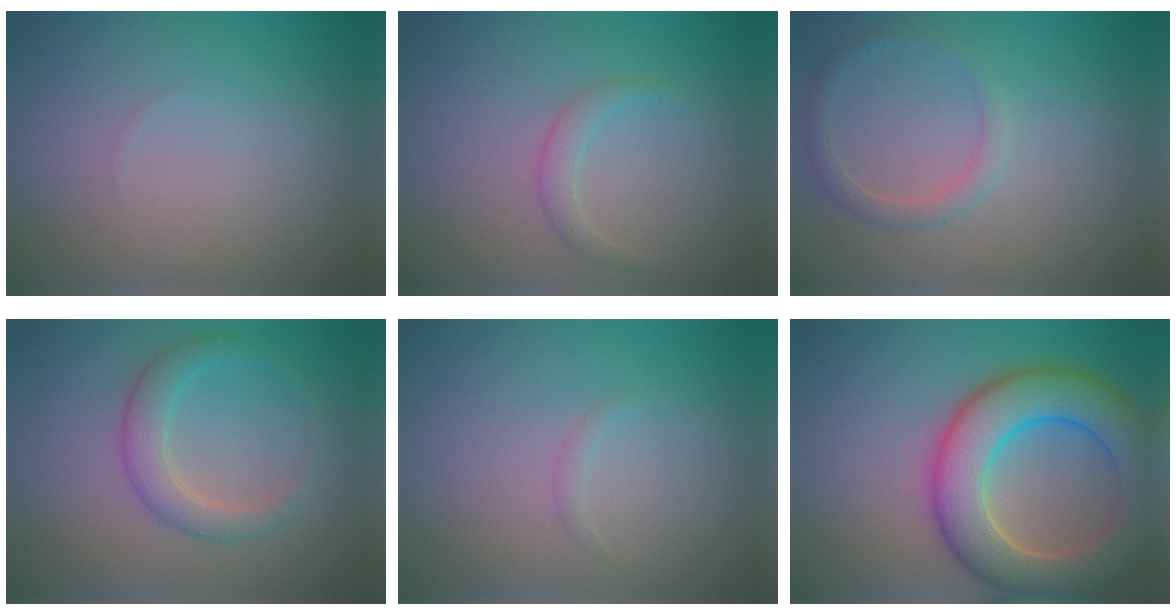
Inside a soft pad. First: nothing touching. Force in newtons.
{"total": 1.4, "press": 1.4, "slide": 0.1}
{"total": 1.7, "press": 1.7, "slide": 0.1}
{"total": 2.9, "press": 2.9, "slide": 0.1}
{"total": 0.6, "press": 0.6, "slide": 0.0}
{"total": 9.6, "press": 9.6, "slide": 0.4}